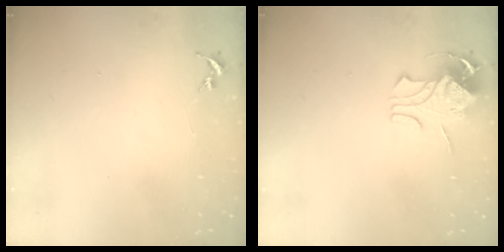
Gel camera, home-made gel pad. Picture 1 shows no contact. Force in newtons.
{"total": 8.9, "press": 8.9, "slide": 0.7}